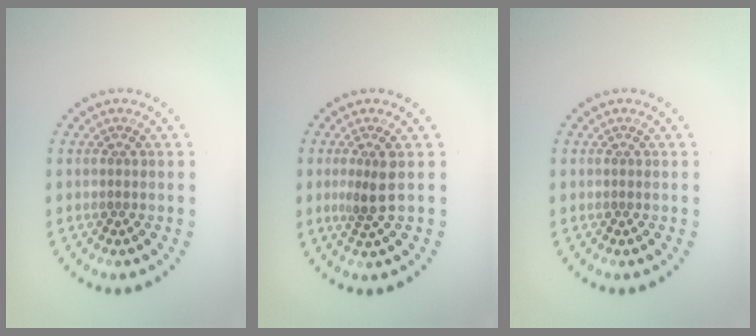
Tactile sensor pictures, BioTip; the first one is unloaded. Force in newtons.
{"total": 2.2, "press": 1.7, "slide": 1.4}
{"total": 0.0}